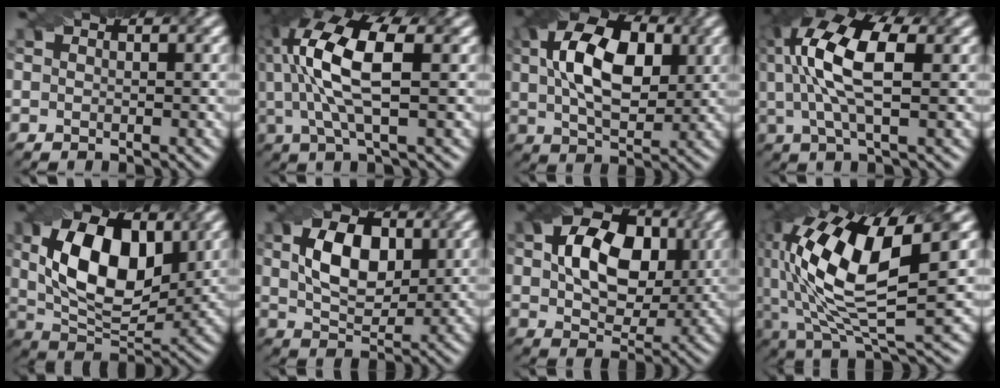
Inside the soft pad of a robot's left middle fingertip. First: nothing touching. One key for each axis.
{"total": 9.1, "fx": 1.8, "fy": 3.1, "fz": 8.4, "tx": -0.177, "ty": 0.013, "tz": 0.032}
{"total": 10.4, "fx": 2.4, "fy": 5.9, "fz": 8.2, "tx": -0.152, "ty": 0.018, "tz": 0.038}
{"total": 9.1, "fx": 2.1, "fy": 3.5, "fz": 8.2, "tx": -0.172, "ty": 0.016, "tz": 0.030}
{"total": 10.9, "fx": 2.4, "fy": 6.2, "fz": 8.6, "tx": -0.153, "ty": 0.003, "tz": 0.039}
{"total": 6.4, "fx": 1.6, "fy": 4.0, "fz": 4.8, "tx": -0.090, "ty": 0.003, "tz": 0.026}
{"total": 9.4, "fx": 1.9, "fy": 6.4, "fz": 6.7, "tx": -0.118, "ty": 0.008, "tz": 0.027}
{"total": 14.9, "fx": 2.5, "fy": 6.3, "fz": 13.2, "tx": -0.272, "ty": 0.008, "tz": 0.040}